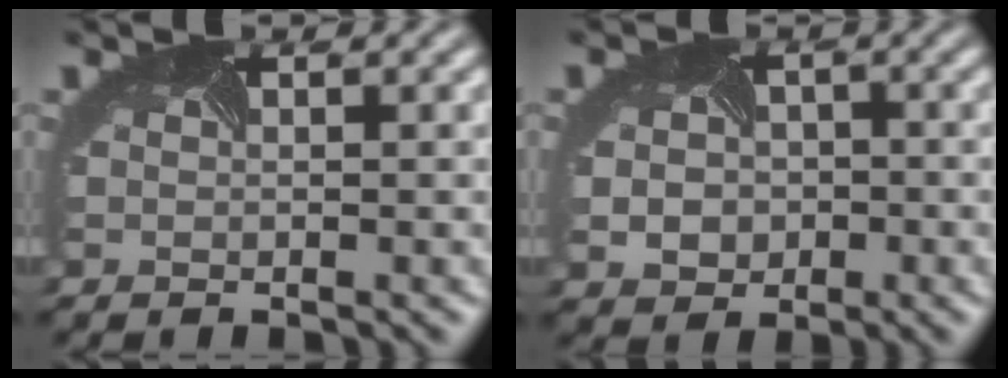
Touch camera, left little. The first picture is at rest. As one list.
[{"total": 3.7, "force": [-0.4, 3.3, 1.8], "torque": [-0.025, -0.003, -0.004]}]